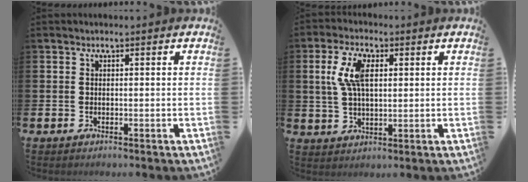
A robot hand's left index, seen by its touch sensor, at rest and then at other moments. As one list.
[{"total": 7.0, "force": [2.6, 3.4, 5.6], "torque": [-0.104, 0.006, 0.041]}]